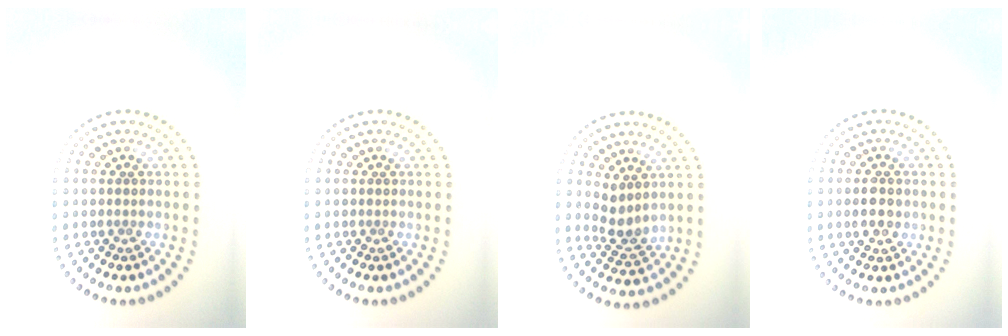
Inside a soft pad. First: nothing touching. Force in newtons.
{"total": 0.0}
{"total": 2.6, "press": 2.1, "slide": 1.6}
{"total": 2.0, "press": 1.9, "slide": 0.3}